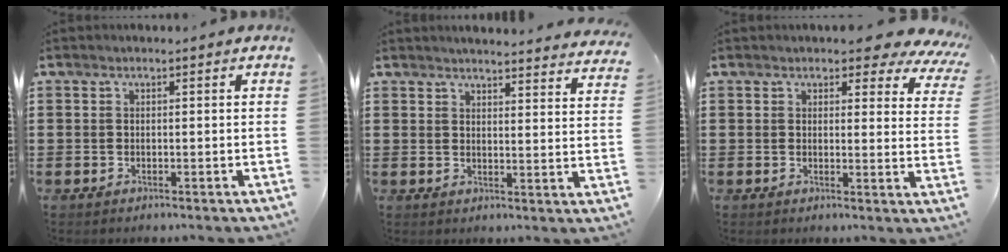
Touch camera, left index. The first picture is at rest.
{"total": 3.4, "force": [3.3, -0.5, 0.2], "torque": [-0.018, -0.021, 0.059]}
{"total": 4.5, "force": [3.9, 1.4, 1.9], "torque": [-0.026, -0.019, 0.066]}